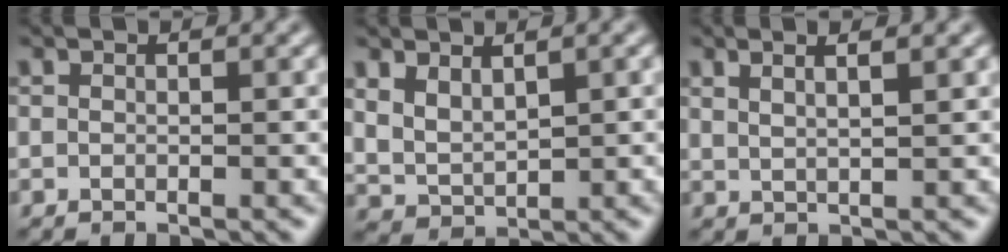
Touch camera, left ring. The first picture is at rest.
{"total": 2.7, "force": [1.5, 1.6, 1.7], "torque": [-0.038, -0.008, 0.037]}
{"total": 3.6, "force": [2.2, 1.5, 2.5], "torque": [-0.011, 0.017, 0.004]}